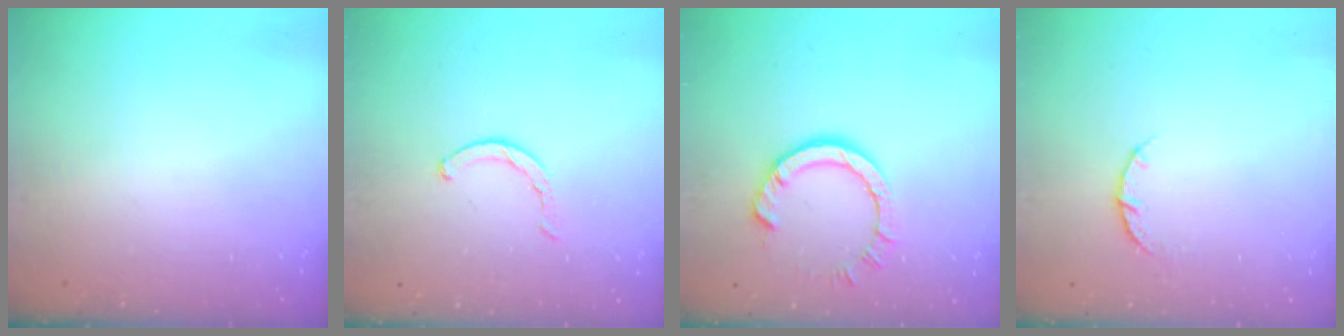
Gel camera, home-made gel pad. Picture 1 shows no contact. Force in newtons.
{"total": 1.8, "press": 1.8, "slide": 0.3}
{"total": 7.7, "press": 7.7, "slide": 0.6}
{"total": 4.3, "press": 4.2, "slide": 0.6}